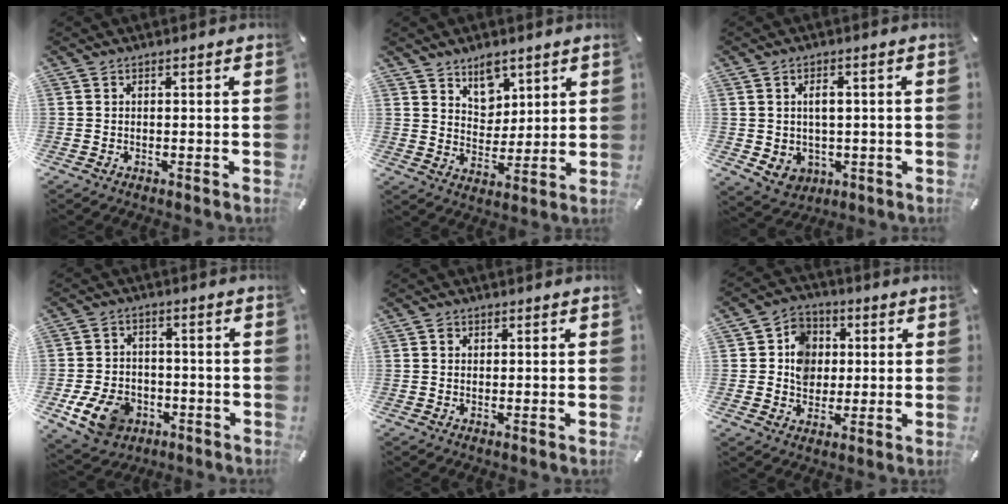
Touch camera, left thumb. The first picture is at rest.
{"total": 7.9, "force": [5.4, 5.5, 1.5], "torque": [-0.010, -0.040, 0.097]}
{"total": 6.4, "force": [1.0, 5.4, 3.3], "torque": [-0.041, 0.000, 0.016]}
{"total": 10.7, "force": [-4.1, 8.2, 5.5], "torque": [-0.114, 0.021, -0.075]}
{"total": 1.1, "force": [0.3, 1.0, 0.2], "torque": [0.004, 0.002, 0.003]}
{"total": 8.6, "force": [0.4, 7.9, 3.3], "torque": [-0.049, 0.013, 0.008]}